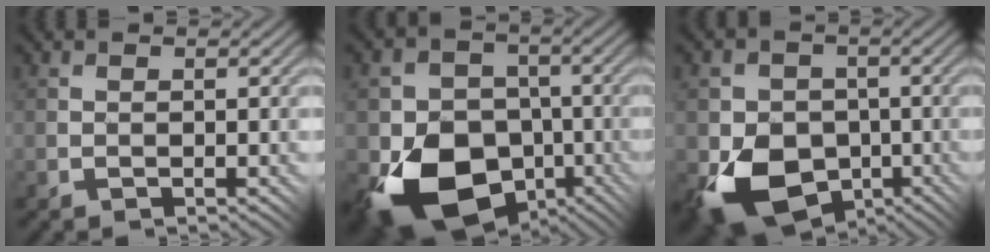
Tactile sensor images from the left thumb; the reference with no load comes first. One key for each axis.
{"total": 14.6, "fx": -6.5, "fy": 10.7, "fz": 7.4, "tx": -0.149, "ty": -0.038, "tz": -0.115}
{"total": 11.9, "fx": -4.9, "fy": 8.8, "fz": 6.4, "tx": -0.132, "ty": -0.032, "tz": -0.091}